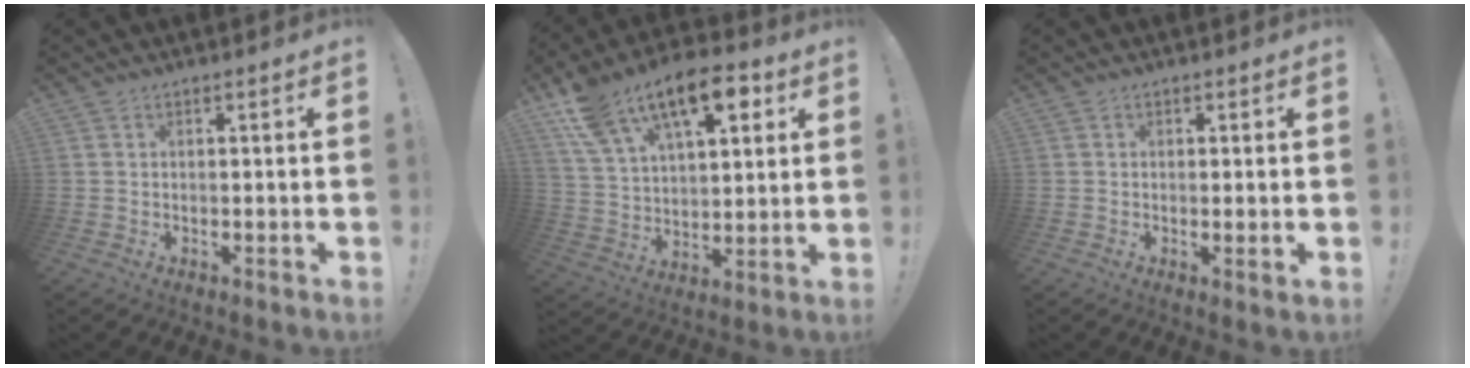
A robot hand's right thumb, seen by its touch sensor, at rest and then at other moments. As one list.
[{"total": 19.0, "force": [10.5, 10.4, 11.9], "torque": [-0.204, -0.039, 0.189]}, {"total": 1.8, "force": [0.6, 0.2, 1.7], "torque": [-0.019, -0.005, 0.009]}]